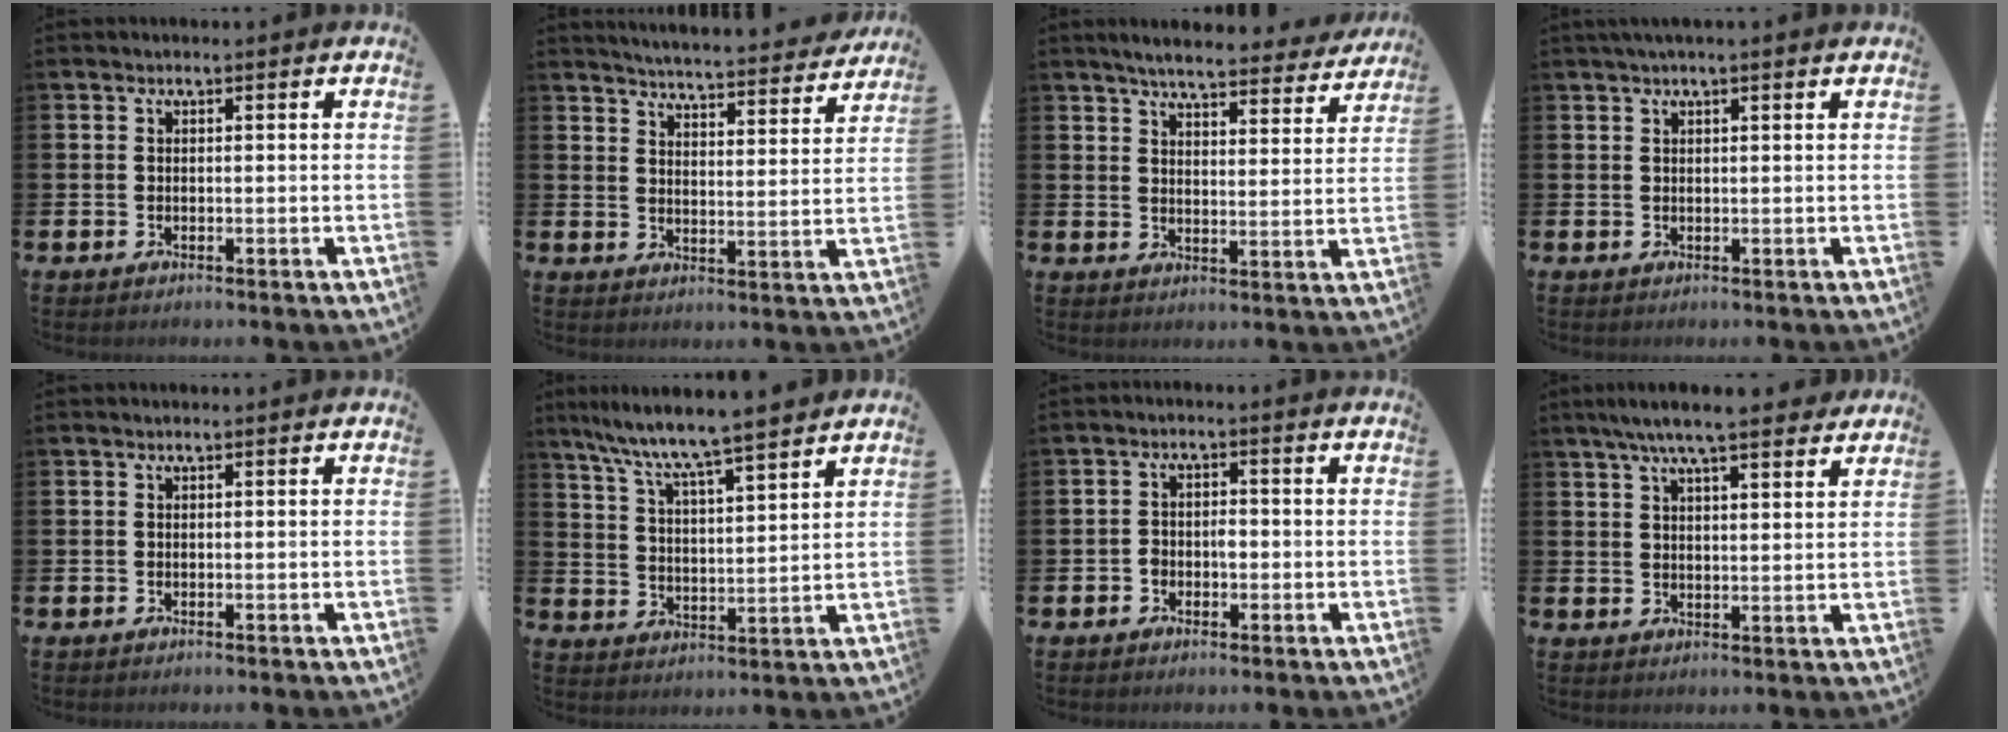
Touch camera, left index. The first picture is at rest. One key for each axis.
{"total": 5.4, "fx": 5.3, "fy": 0.0, "fz": 0.7, "tx": -0.034, "ty": -0.043, "tz": 0.090}
{"total": 5.5, "fx": 5.2, "fy": 0.6, "fz": 1.6, "tx": -0.040, "ty": -0.032, "tz": 0.087}
{"total": 1.6, "fx": 1.3, "fy": -0.1, "fz": 1.0, "tx": -0.019, "ty": 0.002, "tz": 0.023}
{"total": 0.0}
{"total": 8.3, "fx": 7.8, "fy": 0.0, "fz": 2.8, "tx": -0.090, "ty": -0.050, "tz": 0.136}
{"total": 2.0, "fx": -0.7, "fy": 1.5, "fz": 1.2, "tx": -0.015, "ty": 0.003, "tz": -0.018}
{"total": 7.1, "fx": 6.3, "fy": 0.8, "fz": 3.1, "tx": -0.069, "ty": -0.019, "tz": 0.113}